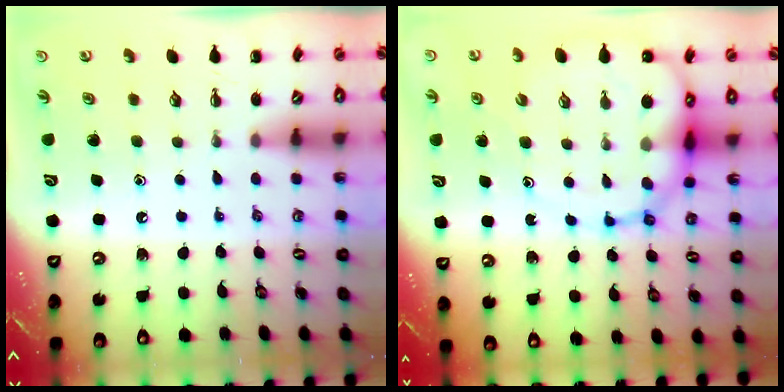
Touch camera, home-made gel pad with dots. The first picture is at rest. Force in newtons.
{"total": 14.1, "press": 13.6, "slide": 3.5}